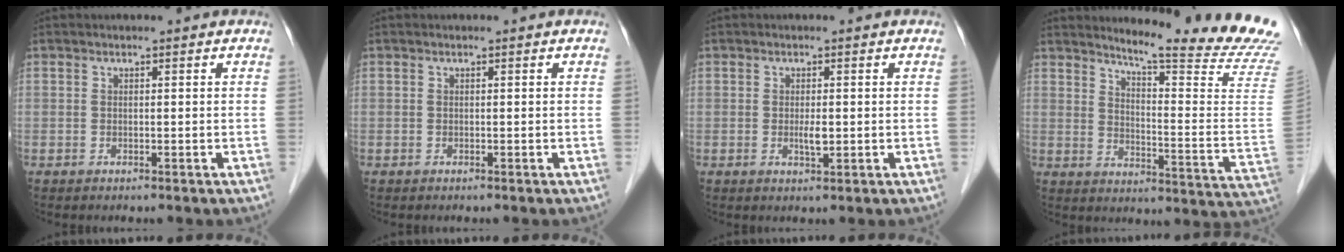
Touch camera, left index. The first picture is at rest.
{"total": 0.0}
{"total": 1.8, "force": [-0.3, 0.6, 1.7], "torque": [-0.031, -0.006, -0.004]}
{"total": 20.9, "force": [18.7, -1.9, 9.1], "torque": [-0.138, -0.134, 0.227]}